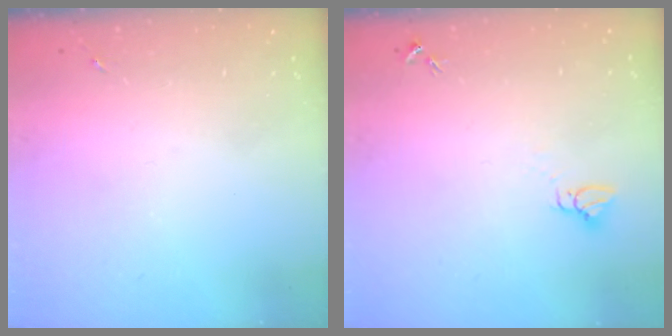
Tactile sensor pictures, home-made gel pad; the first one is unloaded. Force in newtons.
{"total": 3.0, "press": 3.0, "slide": 0.1}